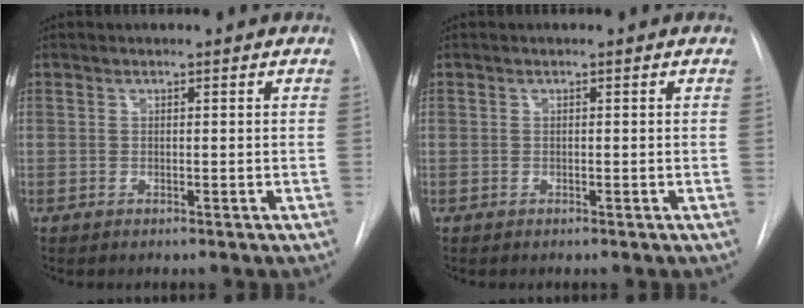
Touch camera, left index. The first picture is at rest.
{"total": 0.0}